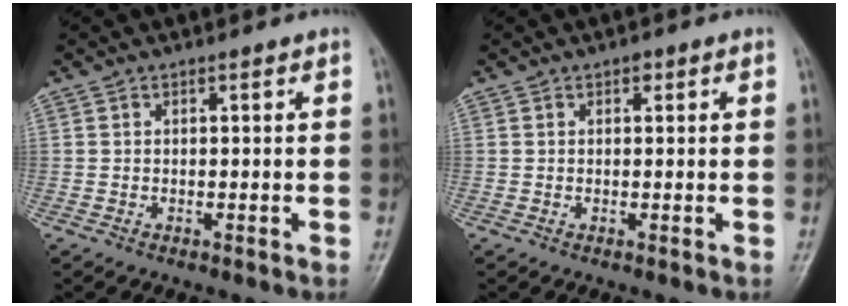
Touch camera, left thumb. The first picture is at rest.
{"total": 1.1, "force": [0.5, 0.7, 0.6], "torque": [0.000, 0.000, 0.004]}